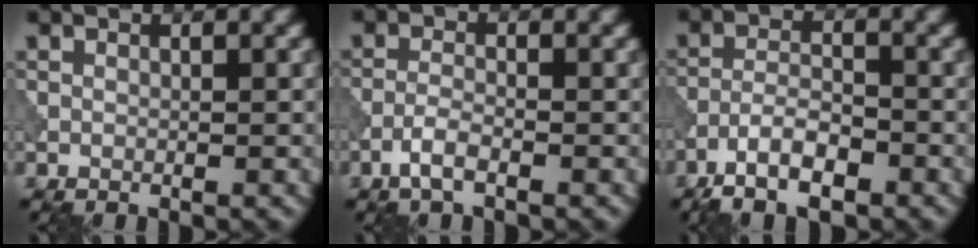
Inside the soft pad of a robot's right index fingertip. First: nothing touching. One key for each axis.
{"total": 2.1, "fx": -1.3, "fy": 0.5, "fz": 1.5, "tx": -0.033, "ty": 0.004, "tz": -0.032}
{"total": 5.0, "fx": -3.4, "fy": 1.7, "fz": 3.3, "tx": -0.059, "ty": 0.001, "tz": -0.067}